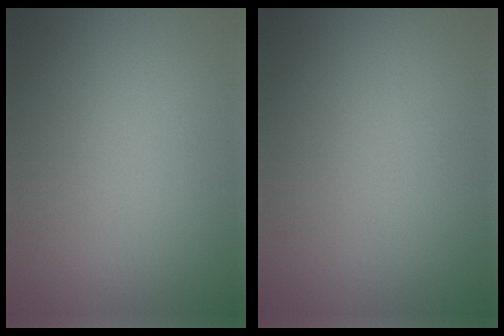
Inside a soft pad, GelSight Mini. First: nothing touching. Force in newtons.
{"total": 0.0}